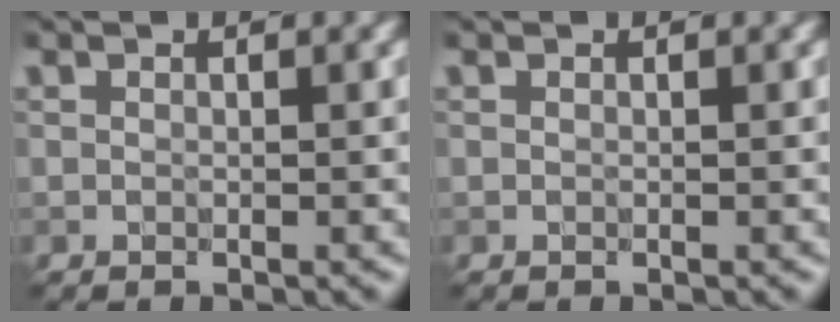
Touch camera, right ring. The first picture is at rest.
{"total": 0.0}